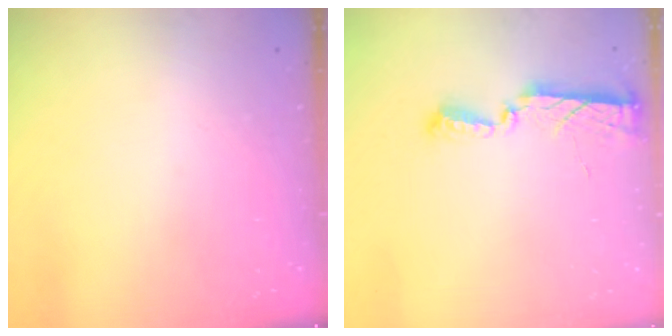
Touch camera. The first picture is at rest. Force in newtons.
{"total": 8.1, "press": 8.0, "slide": 0.5}